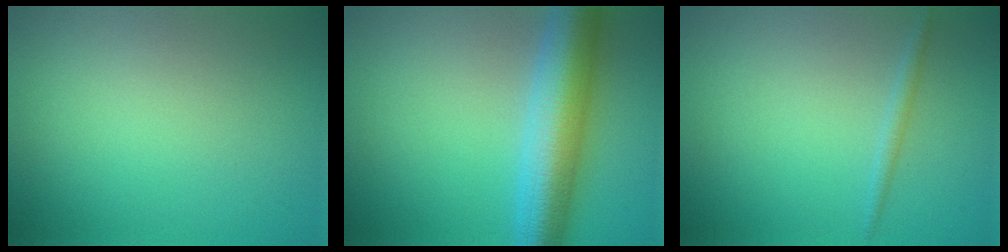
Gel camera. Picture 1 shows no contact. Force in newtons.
{"total": 8.0, "press": 8.0, "slide": 0.3}
{"total": 0.9, "press": 0.9, "slide": 0.0}